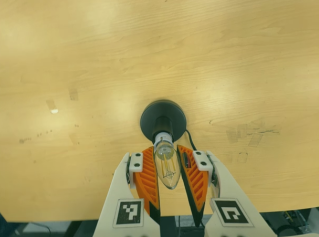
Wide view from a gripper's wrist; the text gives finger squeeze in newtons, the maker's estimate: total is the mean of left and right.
{"total": 9.6, "left": 8.7, "right": 10.4}